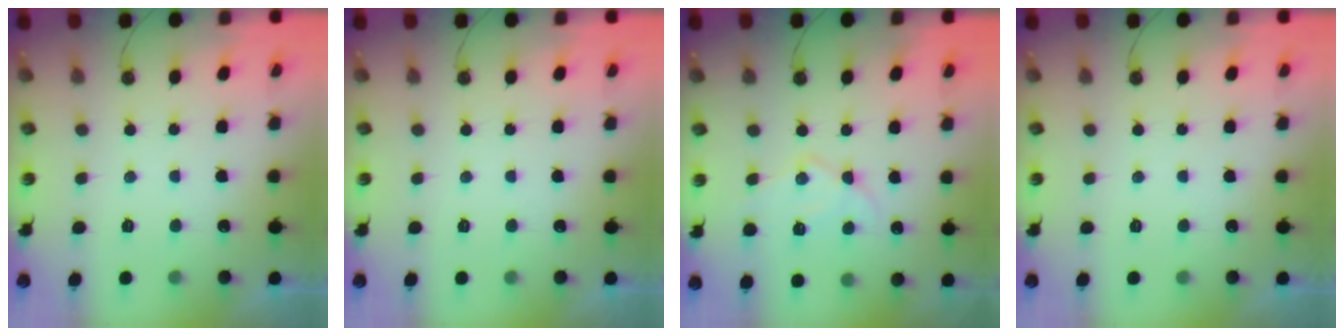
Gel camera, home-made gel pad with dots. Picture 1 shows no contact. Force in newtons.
{"total": 0.0}
{"total": 12.1, "press": 12.1, "slide": 1.1}
{"total": 0.0}